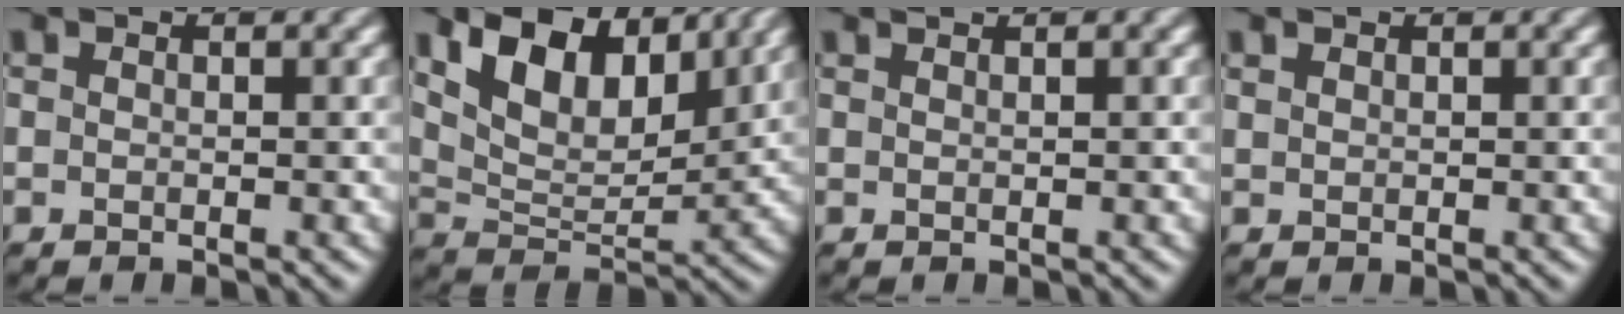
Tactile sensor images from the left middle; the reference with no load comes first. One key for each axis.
{"total": 8.8, "fx": 5.2, "fy": 4.5, "fz": 5.5, "tx": -0.106, "ty": 0.007, "tz": 0.089}
{"total": 2.0, "fx": 1.4, "fy": 0.7, "fz": 1.2, "tx": -0.001, "ty": 0.000, "tz": 0.001}
{"total": 0.6, "fx": 0.6, "fy": 0.0, "fz": -0.2, "tx": -0.001, "ty": 0.003, "tz": 0.014}